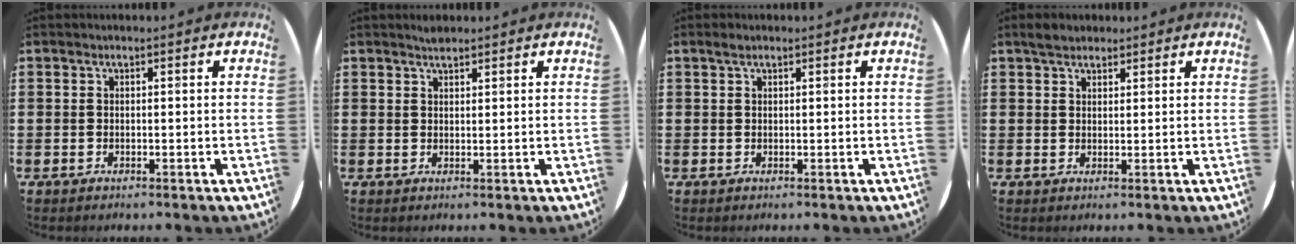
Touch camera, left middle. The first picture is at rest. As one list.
[{"total": 1.3, "force": [1.3, 0.1, 0.0], "torque": [-0.001, 0.000, 0.024]}, {"total": 0.7, "force": [0.5, 0.3, 0.4], "torque": [-0.008, 0.003, 0.009]}, {"total": 2.3, "force": [2.0, 0.9, 0.5], "torque": [-0.004, 0.004, 0.037]}]